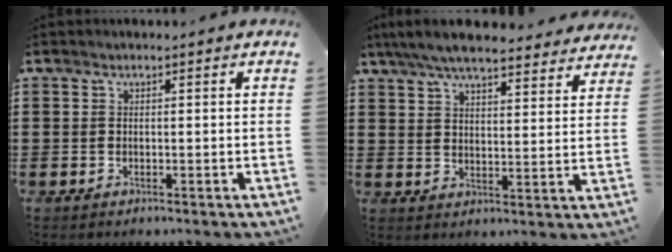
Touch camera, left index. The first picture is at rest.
{"total": 6.8, "force": [6.3, 0.5, 2.6], "torque": [-0.074, -0.026, 0.112]}